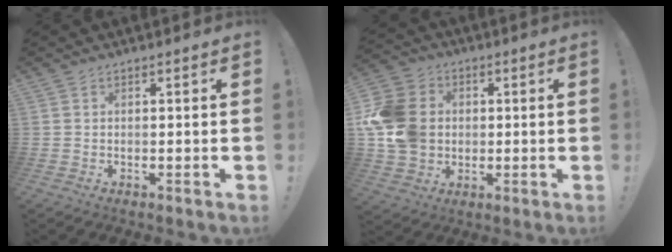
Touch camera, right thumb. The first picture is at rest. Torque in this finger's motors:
{"motor_torque": [1.59, 1.62, 0.57, 0.46, 0.12]}